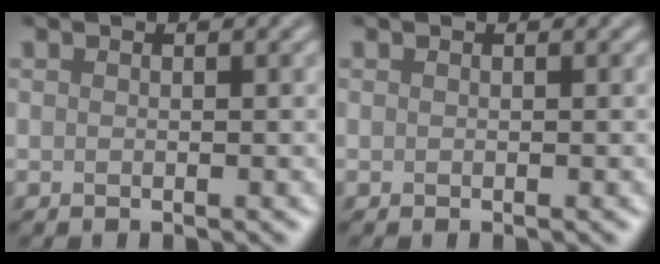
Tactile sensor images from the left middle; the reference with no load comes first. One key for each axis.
{"total": 0.0}